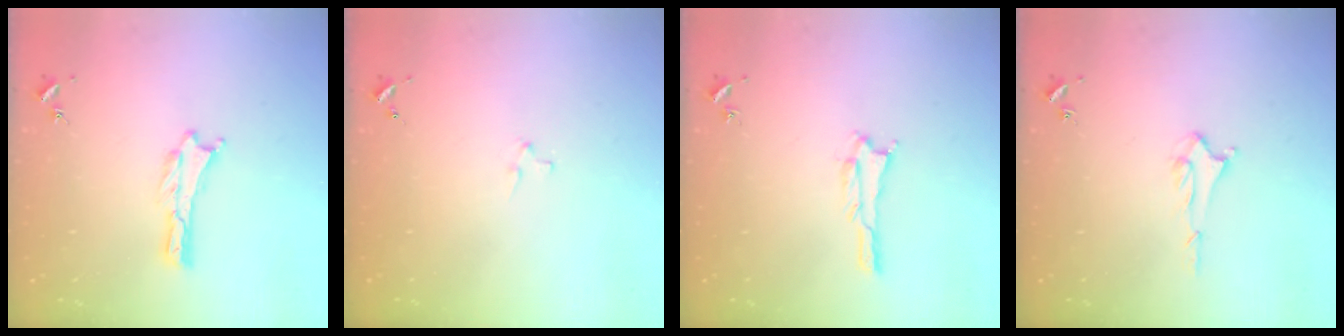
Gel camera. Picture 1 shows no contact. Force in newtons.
{"total": 2.0, "press": 2.0, "slide": 0.2}
{"total": 1.1, "press": 1.1, "slide": 0.1}
{"total": 1.7, "press": 1.6, "slide": 0.4}